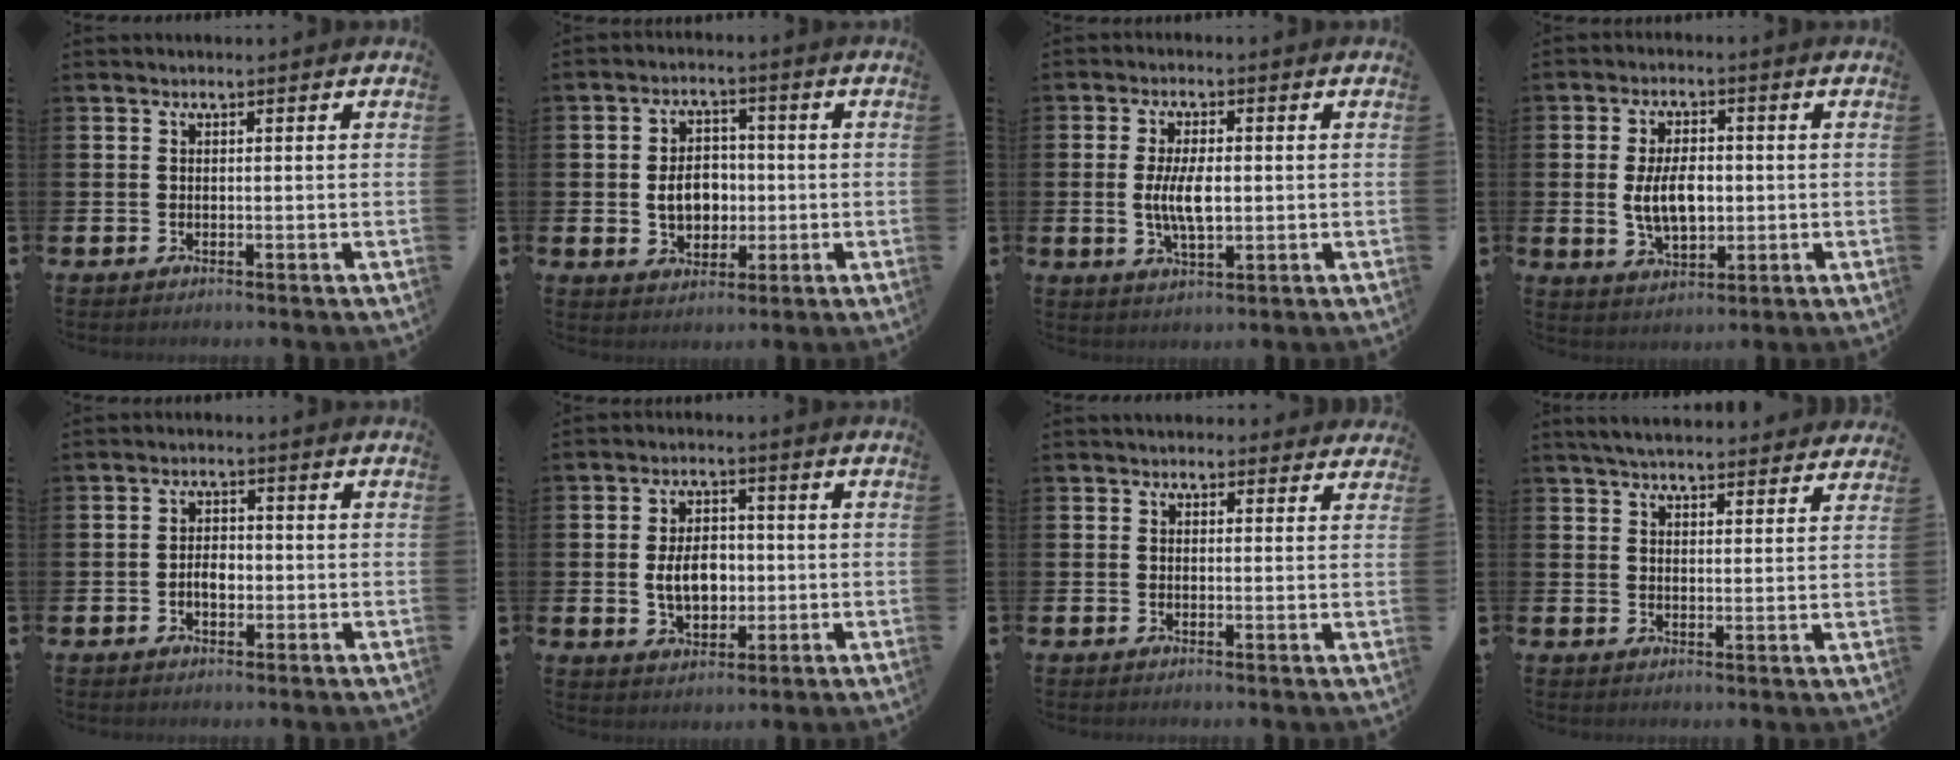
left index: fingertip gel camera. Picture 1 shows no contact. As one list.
[{"total": 5.4, "force": [-0.3, 4.3, 3.3], "torque": [-0.045, 0.002, -0.016]}, {"total": 5.7, "force": [0.2, 2.3, 5.2], "torque": [-0.100, -0.005, -0.006]}, {"total": 6.3, "force": [0.0, 3.6, 5.2], "torque": [-0.094, 0.004, -0.004]}, {"total": 2.7, "force": [-0.7, 1.7, 2.0], "torque": [-0.024, 0.000, -0.017]}, {"total": 5.5, "force": [-0.2, 3.9, 4.0], "torque": [-0.061, 0.006, -0.010]}, {"total": 2.0, "force": [1.8, 0.8, 0.2], "torque": [0.004, -0.004, 0.032]}, {"total": 4.8, "force": [4.6, 0.6, 1.0], "torque": [-0.028, -0.023, 0.084]}]